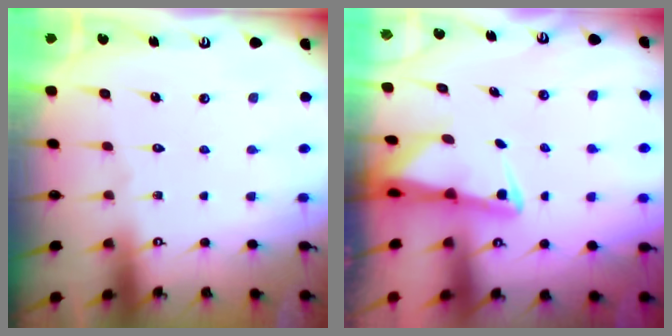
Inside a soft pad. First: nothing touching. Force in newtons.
{"total": 2.3, "press": 2.3, "slide": 0.5}